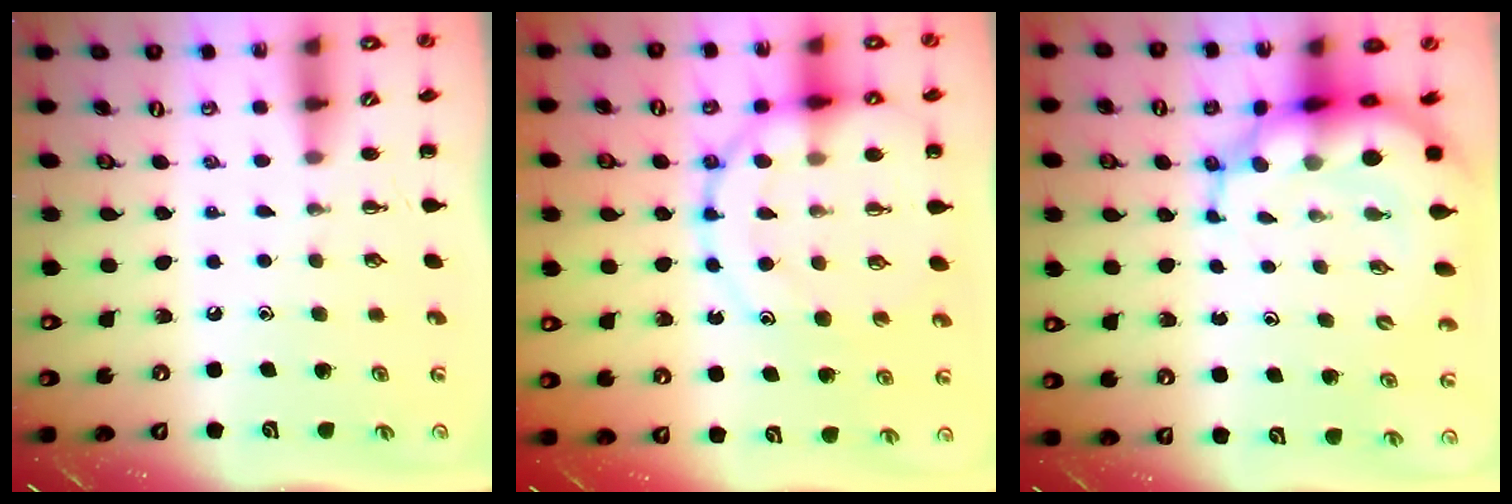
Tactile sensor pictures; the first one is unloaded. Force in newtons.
{"total": 17.9, "press": 17.8, "slide": 2.2}
{"total": 10.4, "press": 10.0, "slide": 2.8}